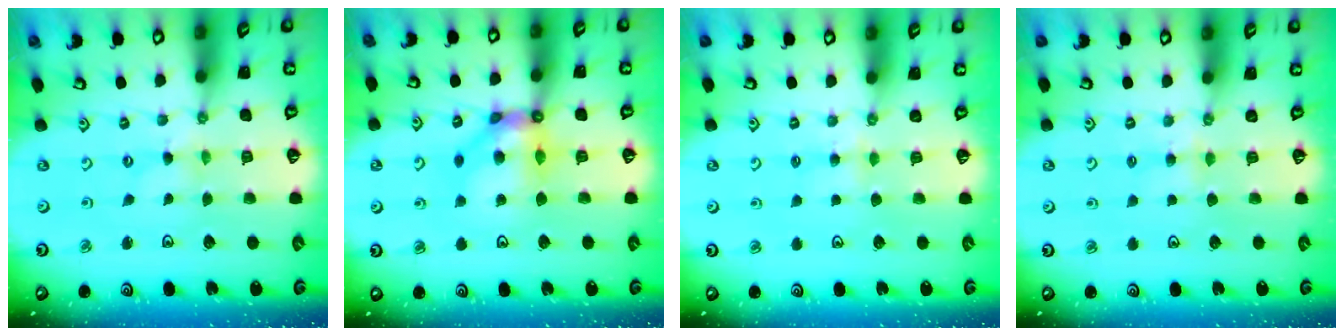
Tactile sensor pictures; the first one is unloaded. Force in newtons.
{"total": 10.6, "press": 10.6, "slide": 1.3}
{"total": 4.4, "press": 4.3, "slide": 0.7}
{"total": 4.4, "press": 4.3, "slide": 0.7}